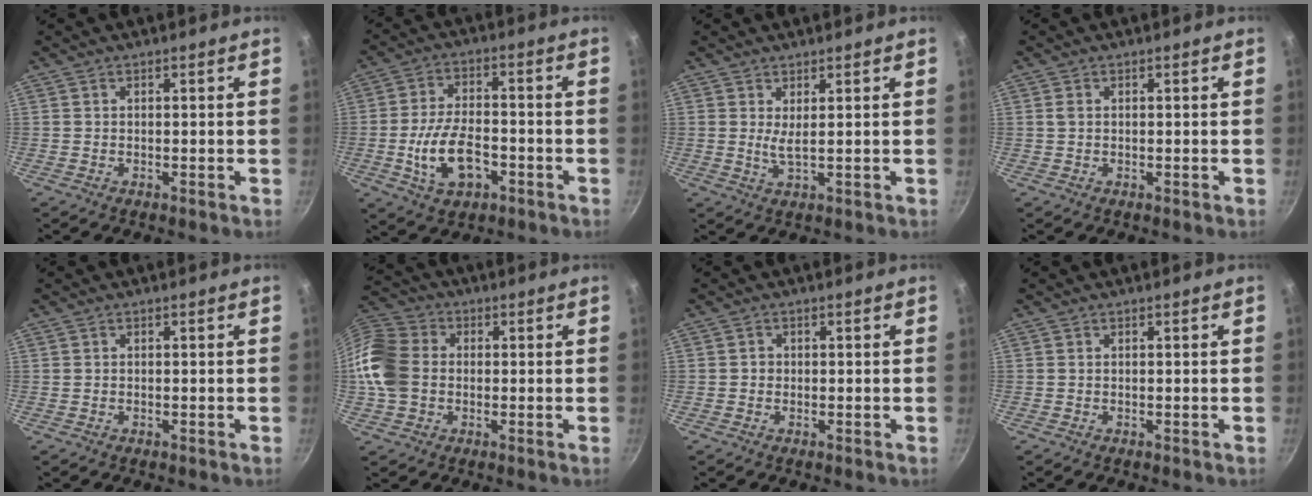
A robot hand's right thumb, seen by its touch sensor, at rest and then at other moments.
{"total": 11.4, "force": [-3.7, 6.5, 8.7], "torque": [-0.151, 0.022, -0.063]}
{"total": 2.5, "force": [0.9, 0.5, 2.2], "torque": [-0.044, -0.014, 0.018]}
{"total": 0.8, "force": [0.1, 0.6, 0.5], "torque": [-0.010, 0.002, 0.002]}
{"total": 0.0}
{"total": 13.9, "force": [-0.5, 11.2, 8.2], "torque": [-0.162, 0.022, -0.027]}
{"total": 1.0, "force": [-0.2, 0.9, 0.2], "torque": [0.001, 0.002, -0.005]}
{"total": 0.0}